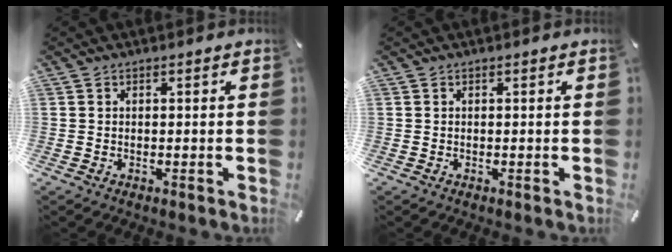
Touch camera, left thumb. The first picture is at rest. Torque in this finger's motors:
{"motor_torque": [0.00, -0.01, 0.00, 0.00, 0.00]}